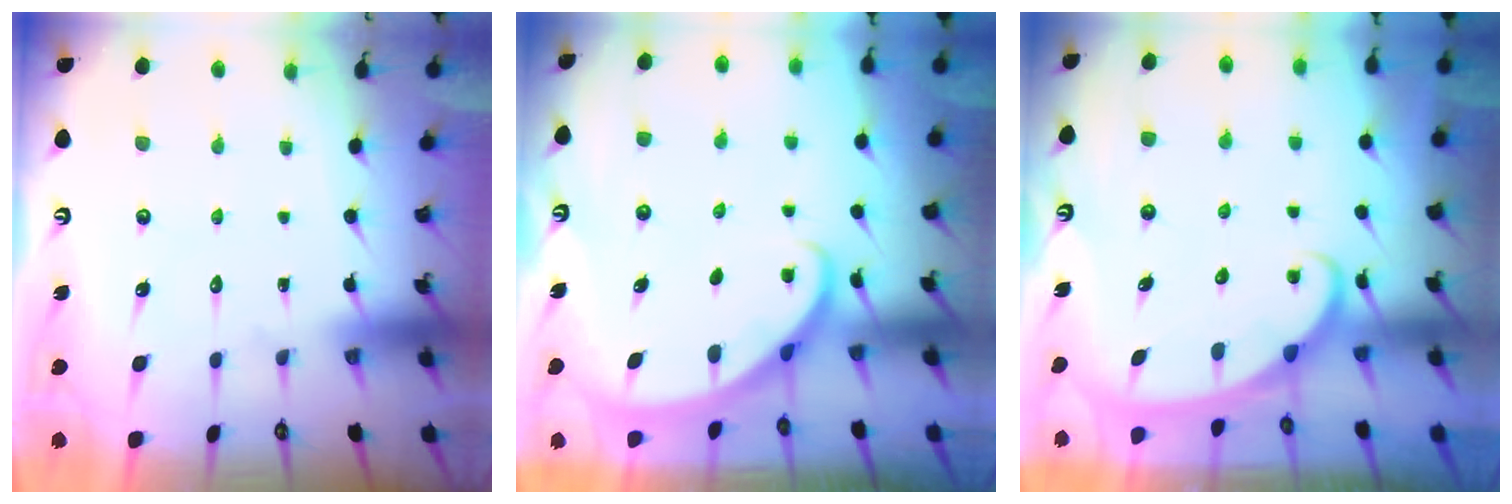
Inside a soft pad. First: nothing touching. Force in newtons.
{"total": 2.7, "press": 2.7, "slide": 0.1}
{"total": 2.4, "press": 2.4, "slide": 0.4}